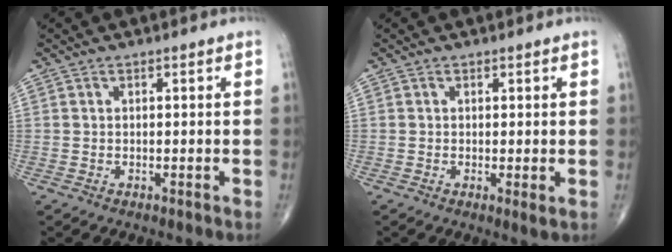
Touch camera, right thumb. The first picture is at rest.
{"total": 1.4, "force": [0.0, 0.2, 1.4], "torque": [-0.024, -0.006, -0.001]}